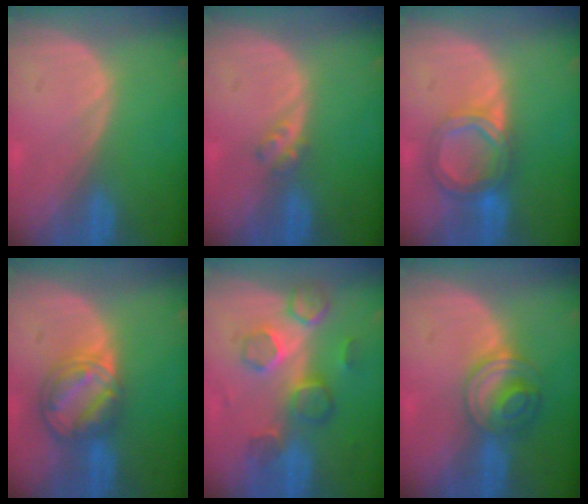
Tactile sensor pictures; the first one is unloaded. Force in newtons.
{"total": 2.1, "press": 1.8, "slide": 1.0}
{"total": 6.5, "press": 5.8, "slide": 3.1}
{"total": 8.2, "press": 7.0, "slide": 4.2}
{"total": 8.7, "press": 7.6, "slide": 4.2}
{"total": 6.0, "press": 5.4, "slide": 2.6}